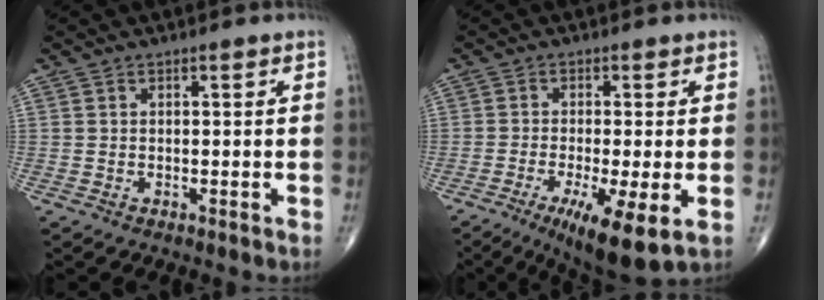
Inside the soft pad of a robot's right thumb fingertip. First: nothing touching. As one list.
[{"total": 10.7, "force": [-3.9, 2.2, 9.7], "torque": [-0.167, -0.019, -0.062]}]